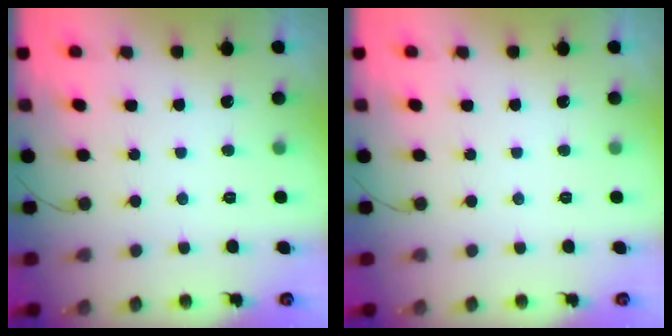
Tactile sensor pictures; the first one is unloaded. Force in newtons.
{"total": 0.0}